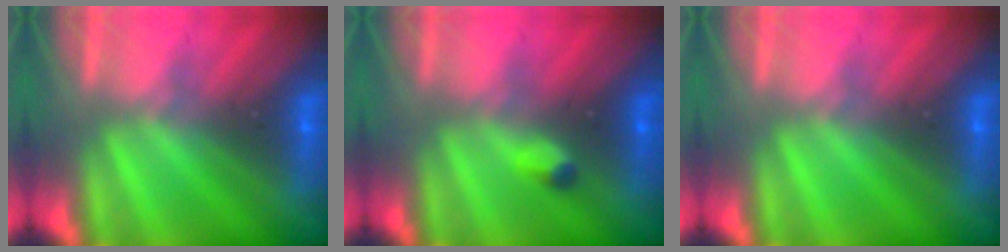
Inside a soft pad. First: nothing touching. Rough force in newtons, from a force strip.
{"total": 2.4}
{"total": 0.0}